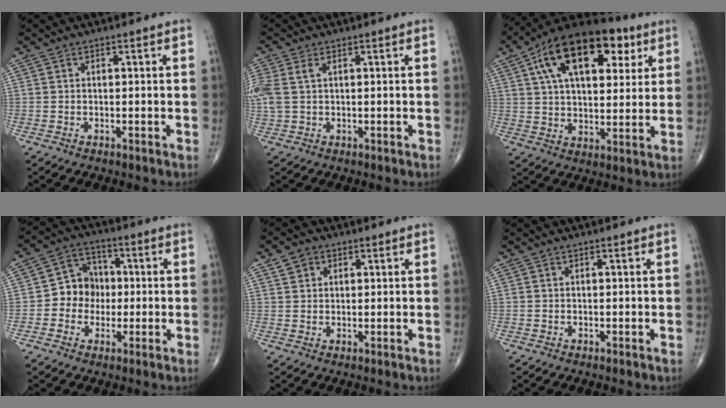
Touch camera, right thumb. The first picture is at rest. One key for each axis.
{"total": 5.4, "fx": 1.4, "fy": 3.1, "fz": 4.2, "tx": -0.132, "ty": 0.021, "tz": 0.036}
{"total": 21.8, "fx": 8.8, "fy": 11.6, "fz": 16.2, "tx": -0.243, "ty": 0.003, "tz": 0.141}
{"total": 8.1, "fx": -0.7, "fy": 7.1, "fz": 3.7, "tx": -0.023, "ty": 0.026, "tz": -0.026}
{"total": 3.2, "fx": 1.5, "fy": 2.6, "fz": 1.2, "tx": -0.010, "ty": -0.002, "tz": 0.024}
{"total": 0.0}